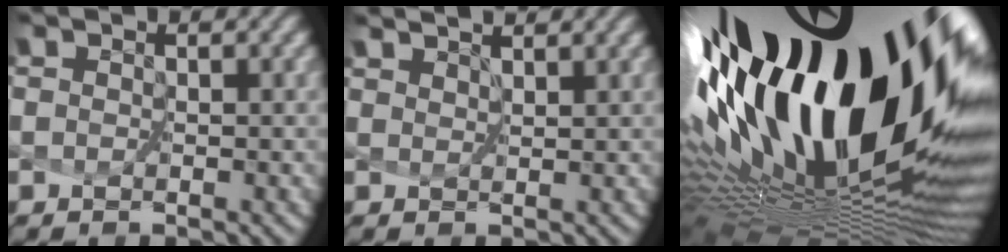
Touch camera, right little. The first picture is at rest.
{"total": 2.6, "force": [2.3, 0.5, 1.0], "torque": [-0.035, 0.005, 0.042]}
{"total": 21.2, "force": [5.4, 8.0, 18.9], "torque": [-0.310, -0.004, 0.094]}